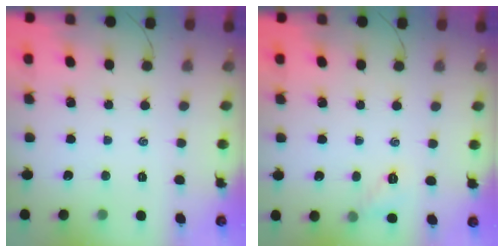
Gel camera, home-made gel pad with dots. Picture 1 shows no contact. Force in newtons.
{"total": 5.6, "press": 5.4, "slide": 1.6}